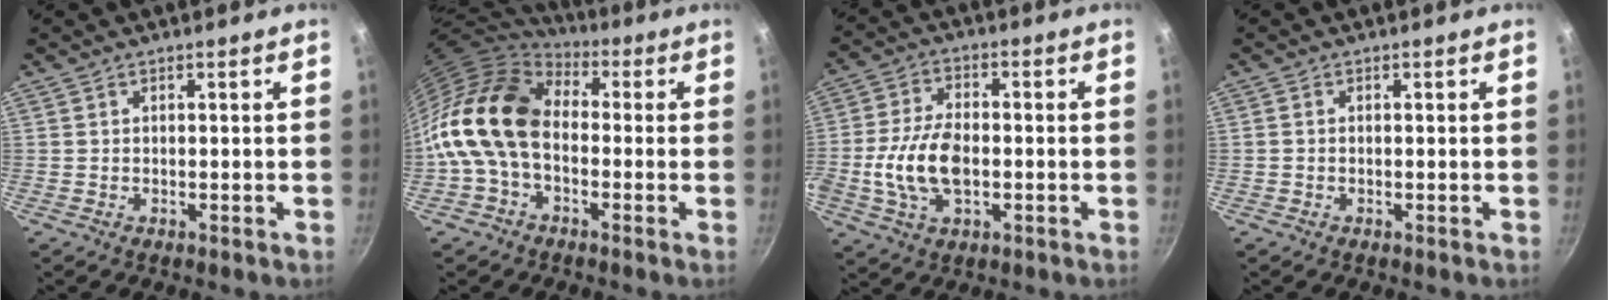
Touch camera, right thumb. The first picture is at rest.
{"total": 16.8, "force": [-0.7, 11.5, 12.3], "torque": [-0.210, 0.033, -0.031]}
{"total": 11.6, "force": [-1.8, 6.6, 9.3], "torque": [-0.178, 0.021, -0.039]}
{"total": 0.6, "force": [-0.1, 0.4, 0.4], "torque": [-0.007, 0.004, -0.003]}